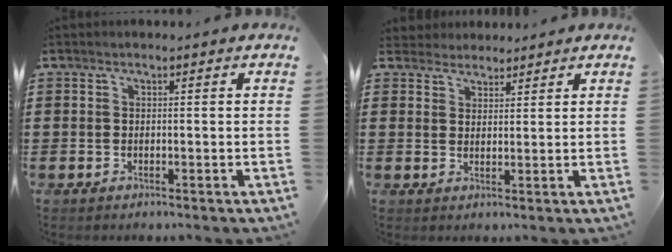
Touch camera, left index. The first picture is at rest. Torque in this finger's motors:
{"motor_torque": [2.14, 0.00, 0.10, 0.02]}